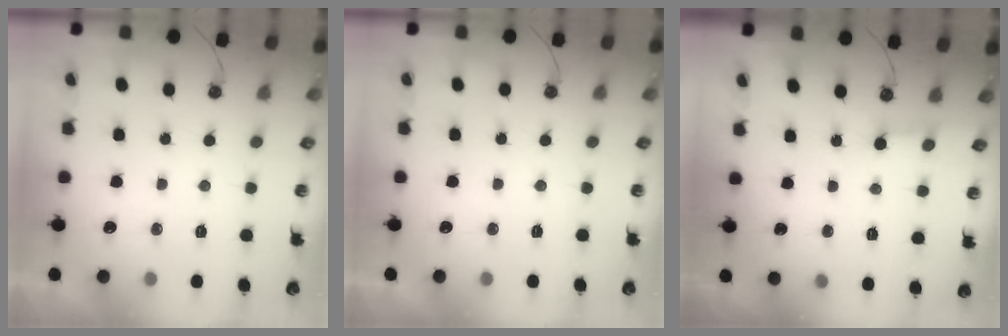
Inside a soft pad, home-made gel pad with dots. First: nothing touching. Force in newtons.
{"total": 0.0}
{"total": 2.7, "press": 2.7, "slide": 0.2}